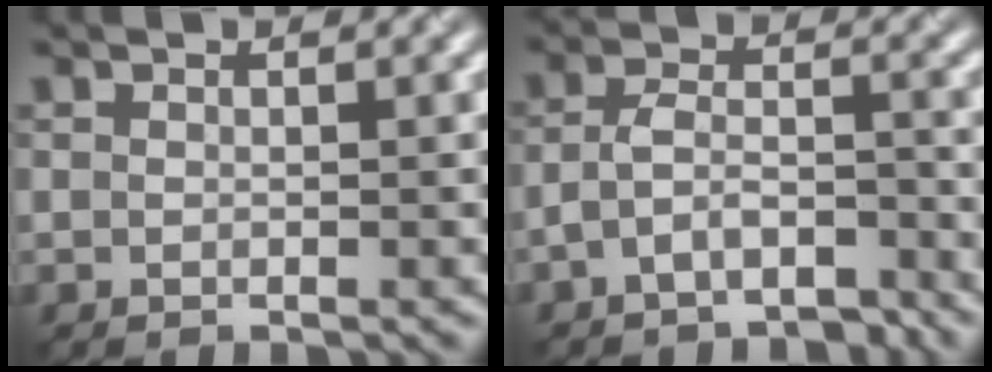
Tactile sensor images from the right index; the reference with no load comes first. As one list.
[{"total": 4.0, "force": [-3.6, 0.9, 1.7], "torque": [-0.035, 0.009, -0.054]}]